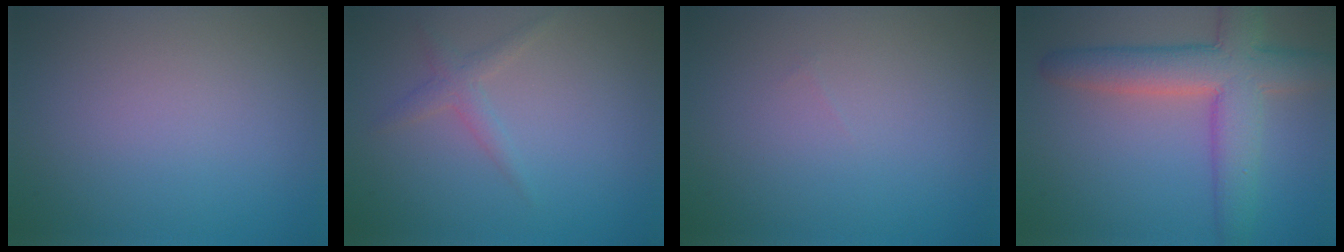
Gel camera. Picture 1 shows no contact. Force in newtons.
{"total": 1.6, "press": 1.6, "slide": 0.0}
{"total": 0.0}
{"total": 7.4, "press": 7.4, "slide": 0.6}